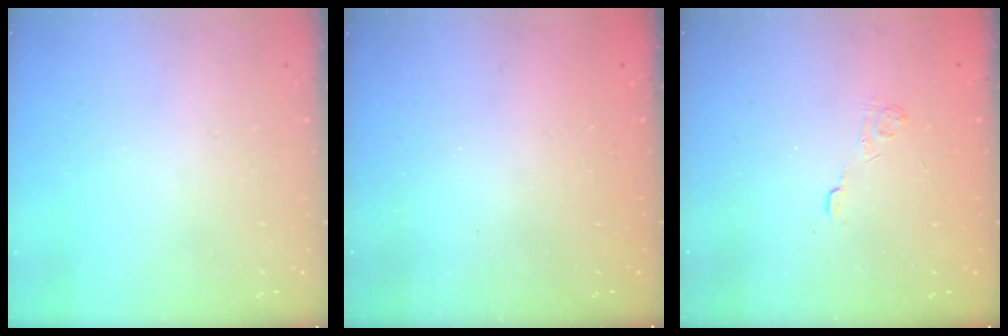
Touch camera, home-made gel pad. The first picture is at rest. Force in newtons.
{"total": 2.4, "press": 2.3, "slide": 0.8}
{"total": 2.4, "press": 1.9, "slide": 1.5}